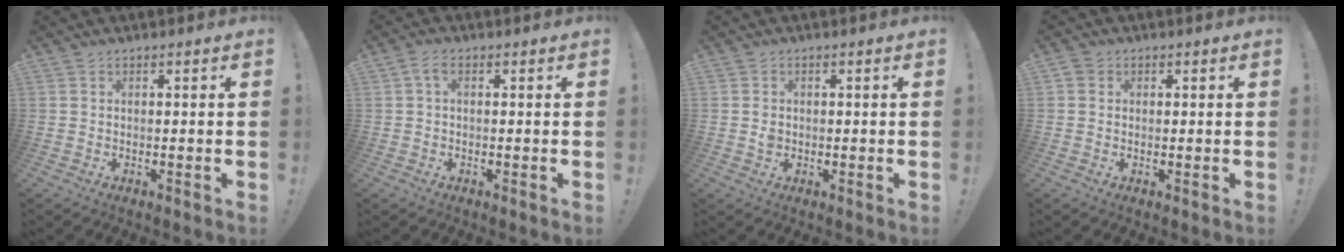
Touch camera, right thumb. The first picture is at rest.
{"total": 2.4, "force": [0.3, 1.0, 2.2], "torque": [-0.052, 0.010, 0.006]}
{"total": 1.7, "force": [-0.2, 1.5, 0.9], "torque": [-0.012, 0.003, -0.005]}
{"total": 1.7, "force": [0.7, 1.5, 0.6], "torque": [-0.014, 0.003, 0.014]}